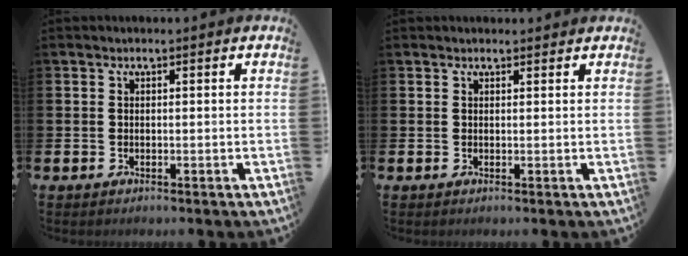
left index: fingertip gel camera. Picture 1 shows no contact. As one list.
[{"total": 0.7, "force": [0.7, 0.2, 0.2], "torque": [0.007, -0.002, 0.011]}]